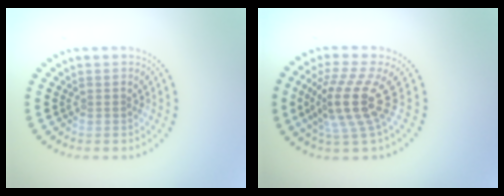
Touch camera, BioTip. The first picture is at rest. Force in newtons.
{"total": 4.6, "press": 3.4, "slide": 3.1}